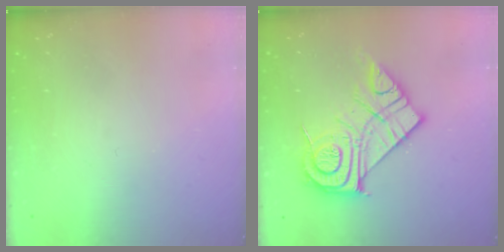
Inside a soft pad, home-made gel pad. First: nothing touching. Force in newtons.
{"total": 18.1, "press": 18.0, "slide": 1.5}